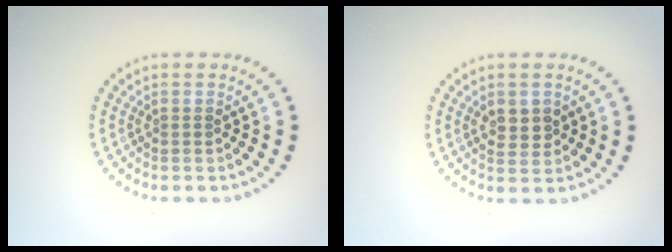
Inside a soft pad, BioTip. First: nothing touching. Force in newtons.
{"total": 1.7, "press": 1.7, "slide": 0.6}